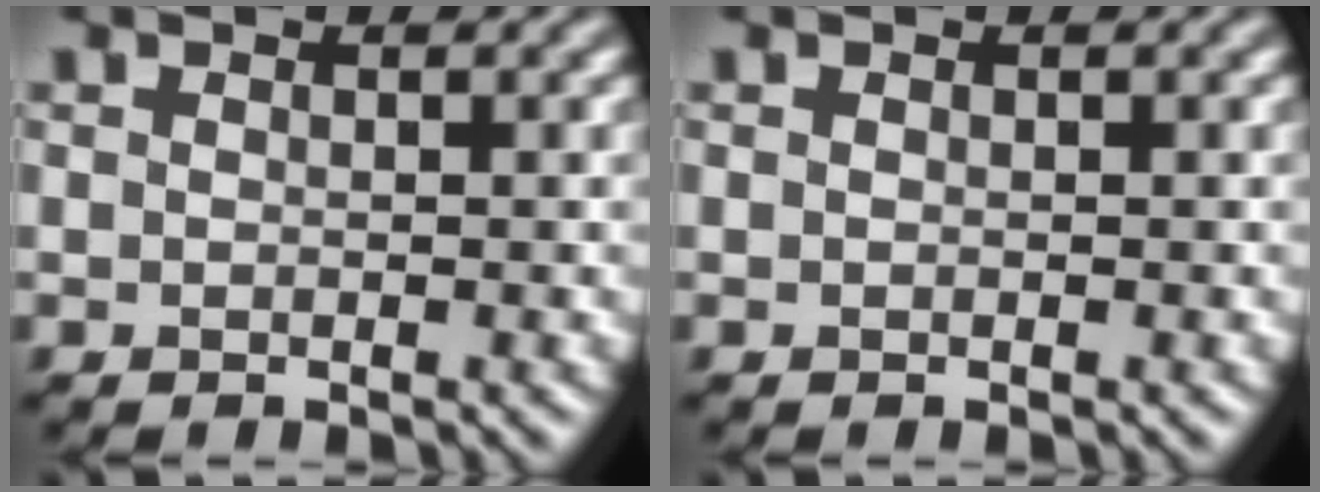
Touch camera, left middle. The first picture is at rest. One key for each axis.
{"total": 0.0}